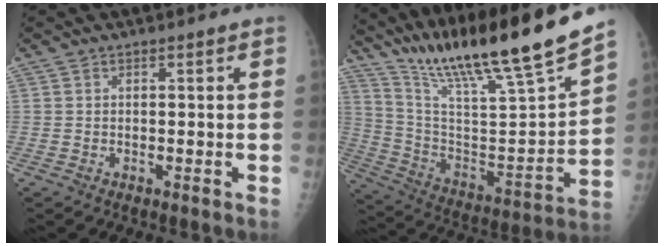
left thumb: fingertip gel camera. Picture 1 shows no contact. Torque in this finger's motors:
{"motor_torque": [1.61, -1.09, 1.42, -1.35, 0.11]}